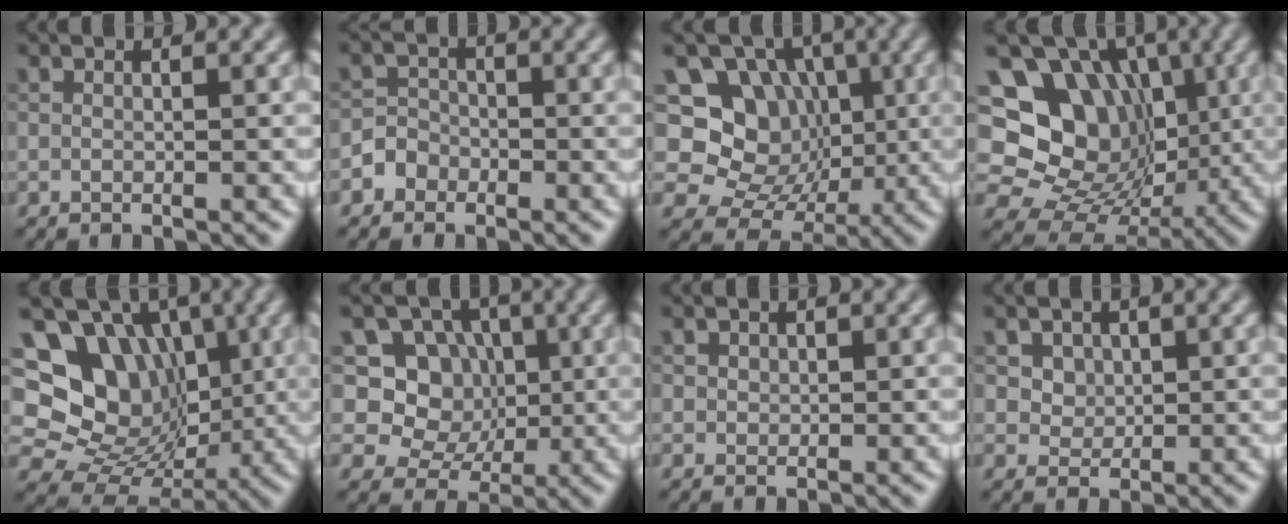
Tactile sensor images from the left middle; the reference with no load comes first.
{"total": 2.1, "force": [-1.2, 1.7, 0.2], "torque": [0.018, 0.008, -0.029]}
{"total": 10.8, "force": [1.9, 9.5, 4.7], "torque": [-0.076, 0.030, 0.003]}
{"total": 17.6, "force": [4.2, 15.1, 8.0], "torque": [-0.178, 0.047, 0.065]}
{"total": 16.0, "force": [5.0, 13.3, 7.3], "torque": [-0.177, 0.042, 0.083]}
{"total": 6.7, "force": [1.1, 6.0, 2.8], "torque": [-0.033, 0.002, -0.003]}
{"total": 0.7, "force": [0.3, 0.6, 0.1], "torque": [0.002, -0.004, 0.007]}
{"total": 3.6, "force": [1.8, 2.7, 1.5], "torque": [-0.040, -0.003, 0.038]}